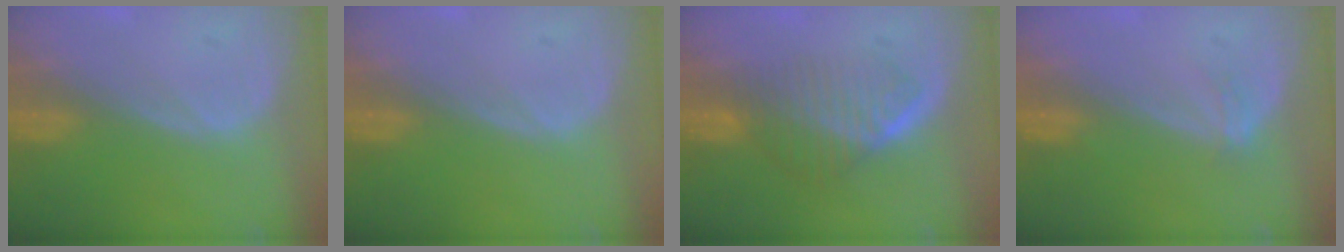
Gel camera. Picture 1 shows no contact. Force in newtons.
{"total": 0.0}
{"total": 6.6, "press": 5.9, "slide": 2.9}
{"total": 1.5, "press": 1.1, "slide": 1.0}